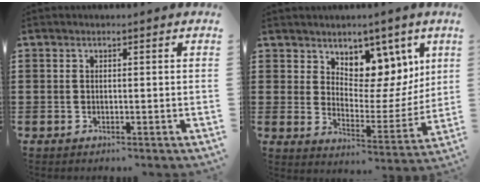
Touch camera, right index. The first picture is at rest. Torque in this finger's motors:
{"motor_torque": [0.68, 0.32, 0.35, 0.08]}